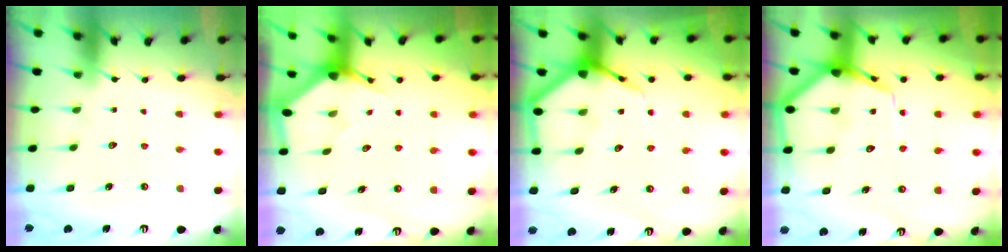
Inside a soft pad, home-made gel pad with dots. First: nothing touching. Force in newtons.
{"total": 2.6, "press": 2.6, "slide": 0.2}
{"total": 6.9, "press": 6.8, "slide": 0.8}
{"total": 9.8, "press": 9.8, "slide": 1.0}